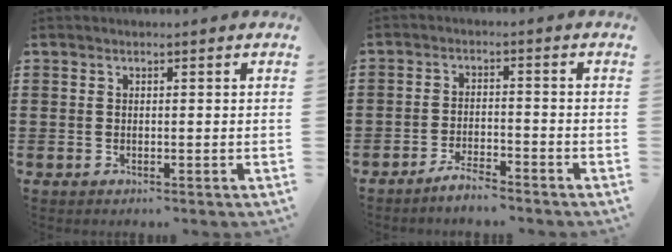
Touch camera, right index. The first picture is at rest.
{"total": 3.4, "force": [-3.3, 0.2, 0.8], "torque": [-0.017, 0.006, -0.065]}